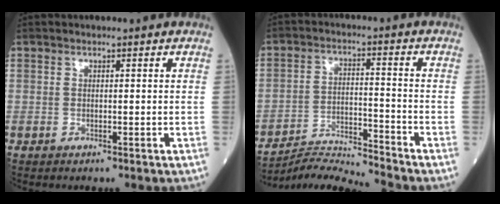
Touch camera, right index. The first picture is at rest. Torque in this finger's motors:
{"motor_torque": [-0.34, -0.78, 0.12, 0.00]}